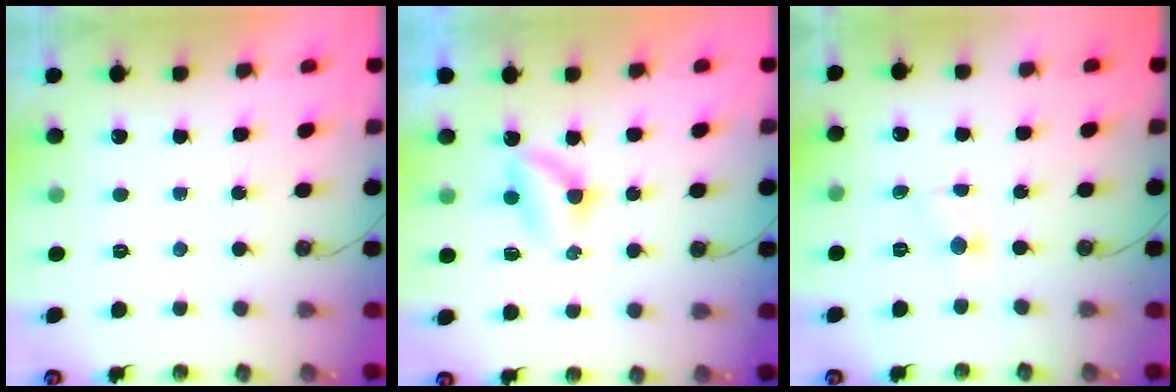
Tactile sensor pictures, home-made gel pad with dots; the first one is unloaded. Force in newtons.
{"total": 3.4, "press": 3.4, "slide": 0.5}
{"total": 2.1, "press": 2.1, "slide": 0.2}